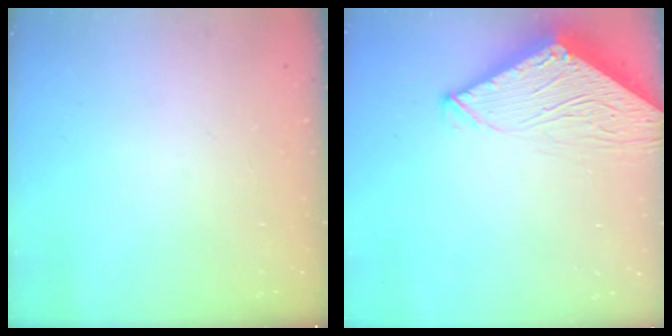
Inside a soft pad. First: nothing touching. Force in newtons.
{"total": 10.5, "press": 10.5, "slide": 0.8}